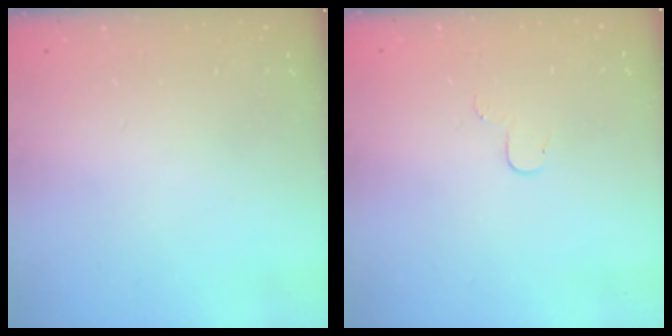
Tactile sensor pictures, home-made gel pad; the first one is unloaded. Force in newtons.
{"total": 3.1, "press": 3.1, "slide": 0.3}